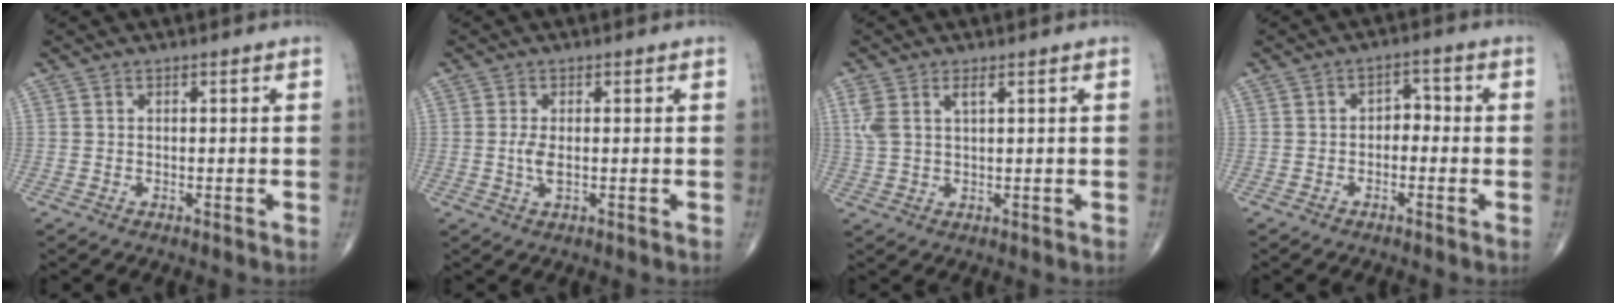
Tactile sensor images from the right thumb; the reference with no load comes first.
{"total": 2.4, "force": [-0.1, 0.8, 2.3], "torque": [-0.054, -0.005, -0.002]}
{"total": 4.3, "force": [1.8, 1.6, 3.5], "torque": [-0.092, 0.007, 0.044]}
{"total": 3.1, "force": [-0.8, 2.1, 2.1], "torque": [-0.011, 0.020, -0.023]}